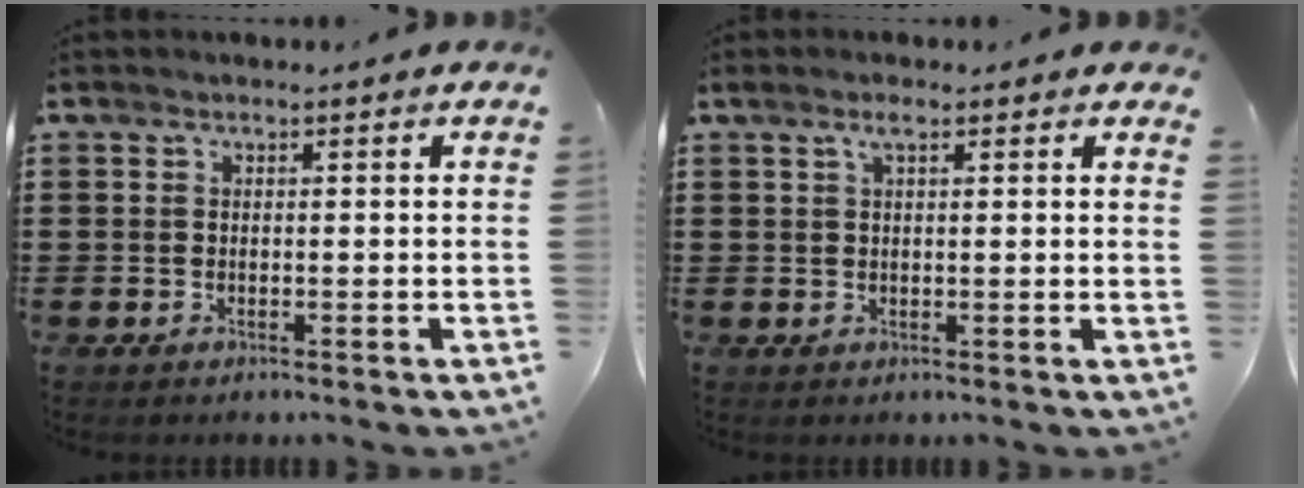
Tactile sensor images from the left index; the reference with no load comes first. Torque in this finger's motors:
{"motor_torque": [0.94, -1.19, 0.30, 0.08]}